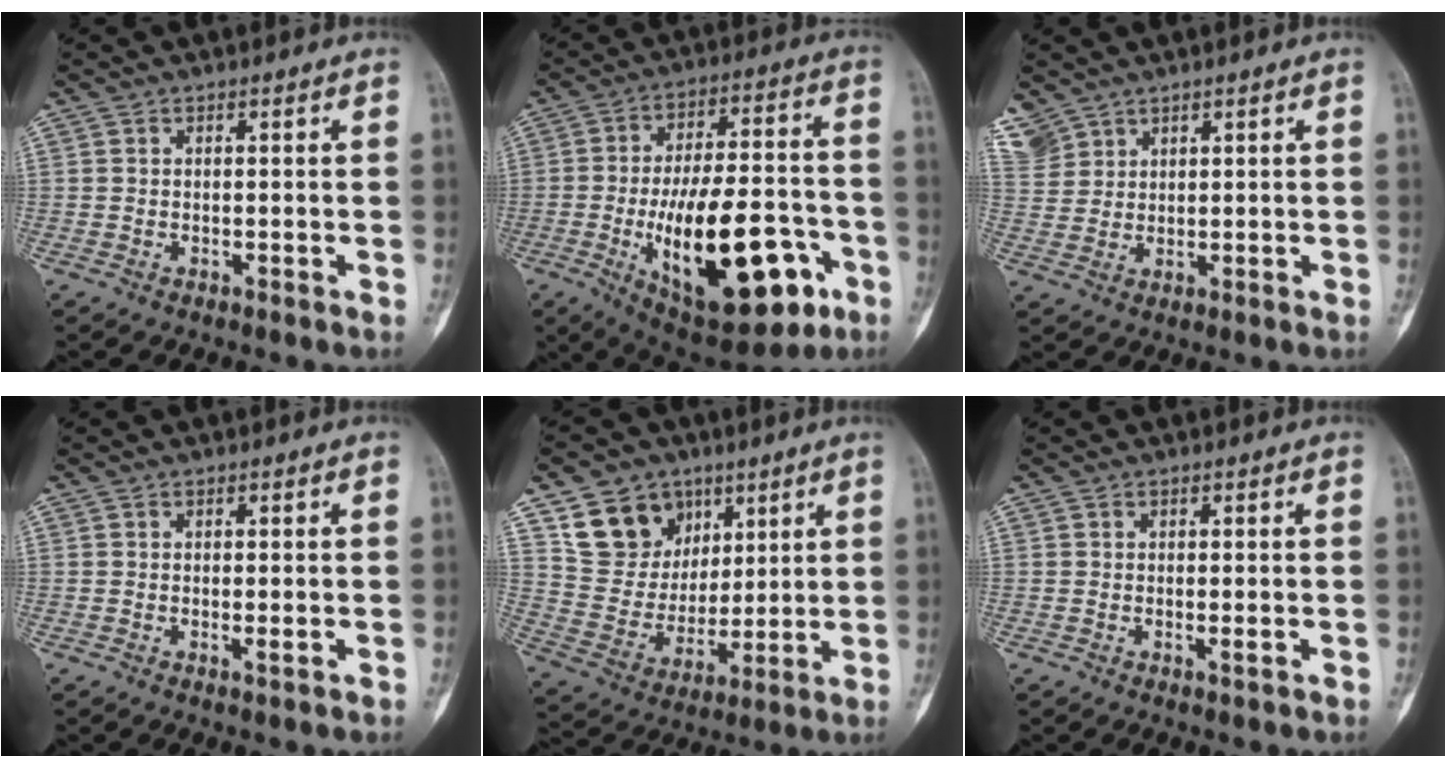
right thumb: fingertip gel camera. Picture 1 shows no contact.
{"total": 26.3, "force": [-8.9, 11.4, 22.1], "torque": [-0.331, 0.024, -0.115]}
{"total": 6.8, "force": [4.8, 4.6, 1.4], "torque": [-0.029, -0.004, 0.114]}
{"total": 1.4, "force": [-0.3, 0.4, 1.3], "torque": [-0.025, -0.005, -0.005]}
{"total": 14.4, "force": [7.6, 11.2, 4.9], "torque": [-0.051, -0.032, 0.150]}
{"total": 1.2, "force": [-0.3, 0.3, 1.2], "torque": [-0.022, -0.004, -0.004]}